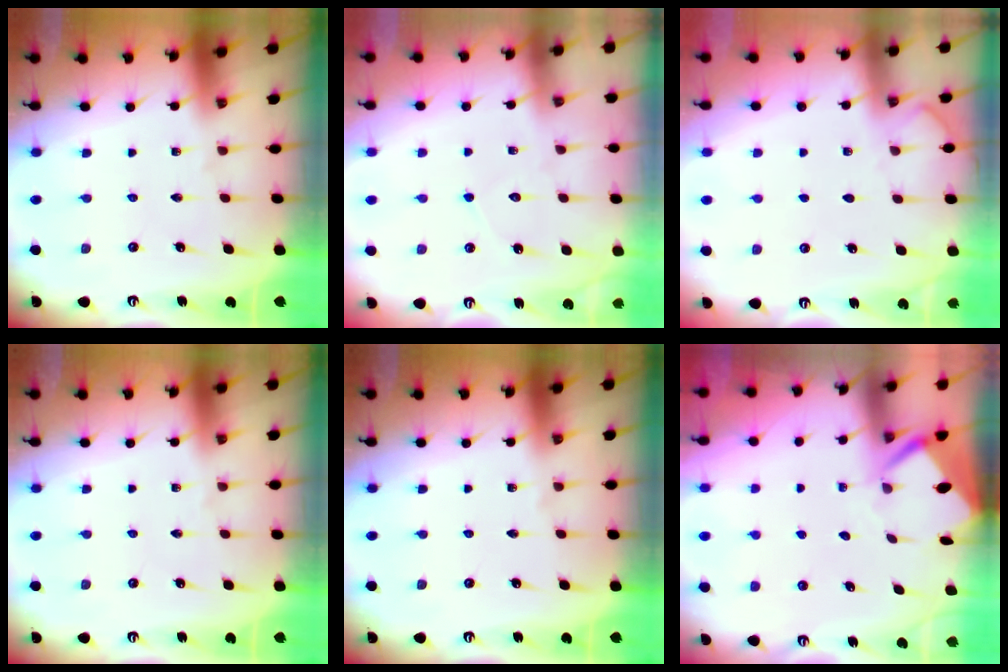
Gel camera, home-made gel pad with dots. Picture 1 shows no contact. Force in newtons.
{"total": 5.7, "press": 5.7, "slide": 0.1}
{"total": 2.4, "press": 2.4, "slide": 0.4}
{"total": 0.0}
{"total": 0.0}
{"total": 3.8, "press": 3.8, "slide": 0.3}